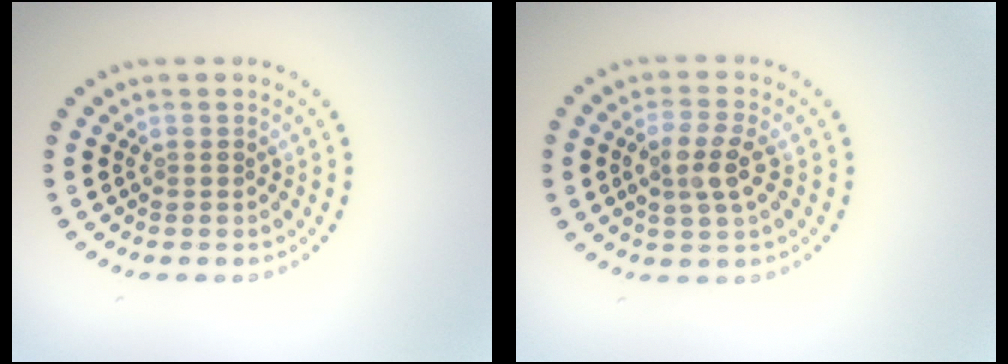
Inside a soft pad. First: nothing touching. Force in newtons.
{"total": 2.8, "press": 2.6, "slide": 1.1}